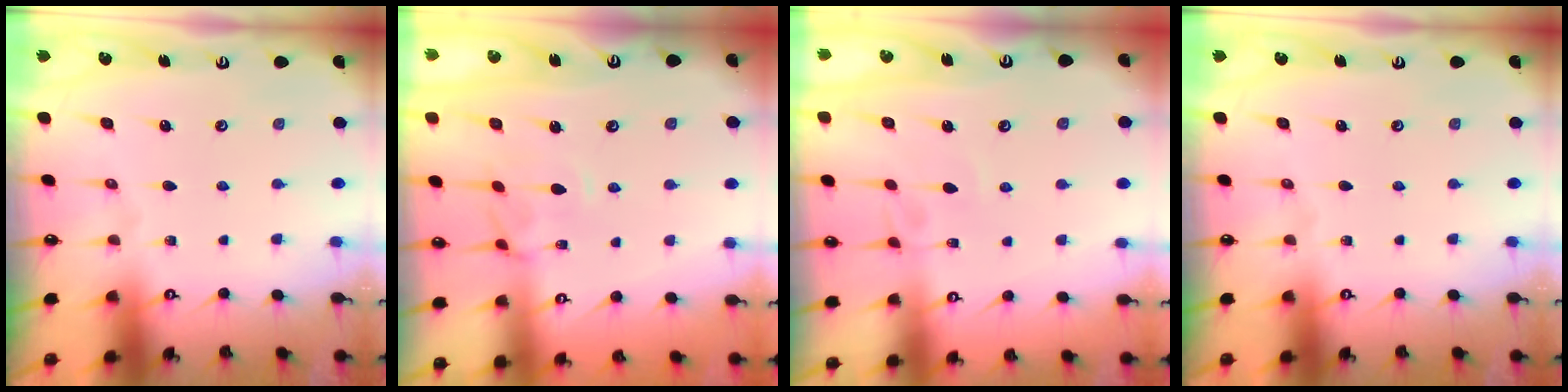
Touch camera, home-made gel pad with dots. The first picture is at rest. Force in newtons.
{"total": 2.2, "press": 2.1, "slide": 0.5}
{"total": 4.6, "press": 4.6, "slide": 0.1}
{"total": 0.0}